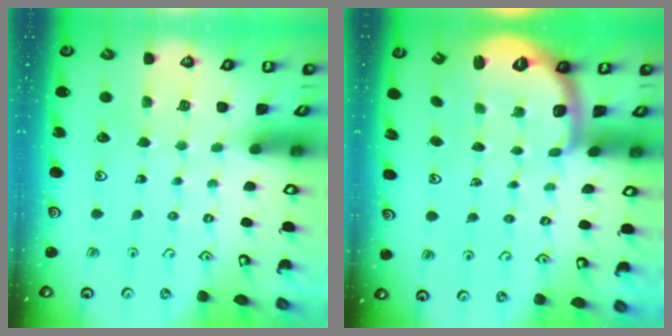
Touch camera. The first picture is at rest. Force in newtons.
{"total": 2.5, "press": 2.0, "slide": 1.6}